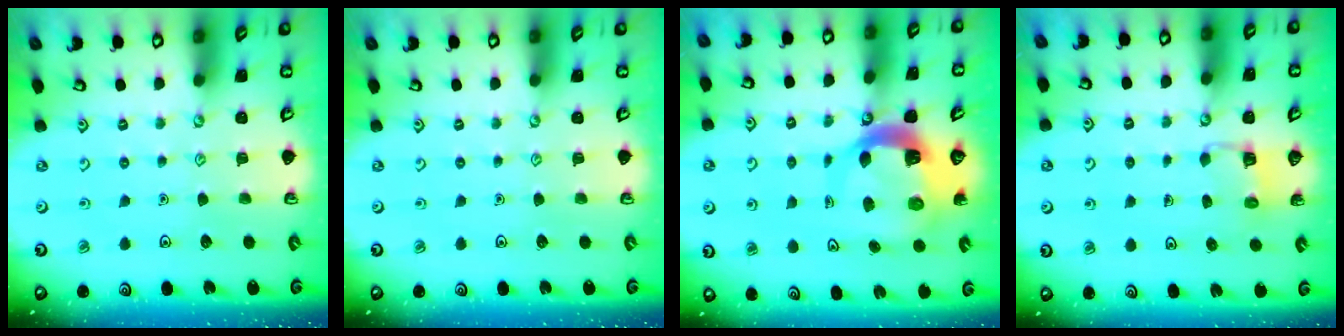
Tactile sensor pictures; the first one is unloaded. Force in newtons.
{"total": 0.0}
{"total": 8.4, "press": 8.3, "slide": 0.9}
{"total": 3.3, "press": 3.3, "slide": 0.3}